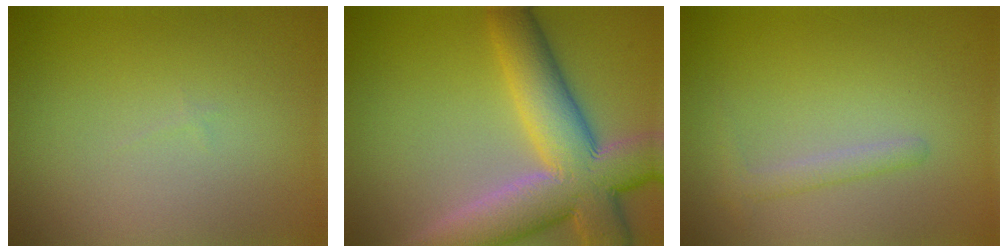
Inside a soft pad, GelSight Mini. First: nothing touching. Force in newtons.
{"total": 11.5, "press": 11.5, "slide": 0.7}
{"total": 1.3, "press": 1.3, "slide": 0.1}